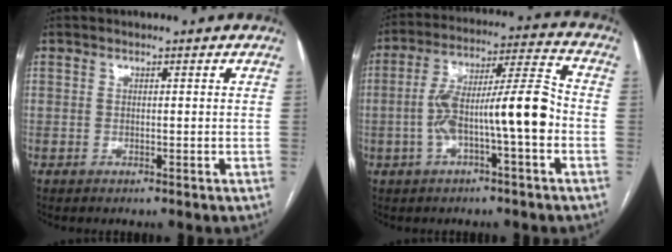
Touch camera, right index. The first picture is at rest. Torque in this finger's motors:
{"motor_torque": [0.64, -0.14, 0.70, 0.21]}